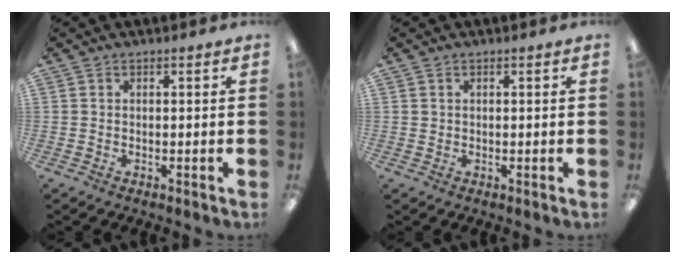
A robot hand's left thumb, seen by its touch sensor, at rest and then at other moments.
{"total": 0.7, "force": [0.4, 0.6, 0.1], "torque": [-0.005, 0.003, 0.007]}